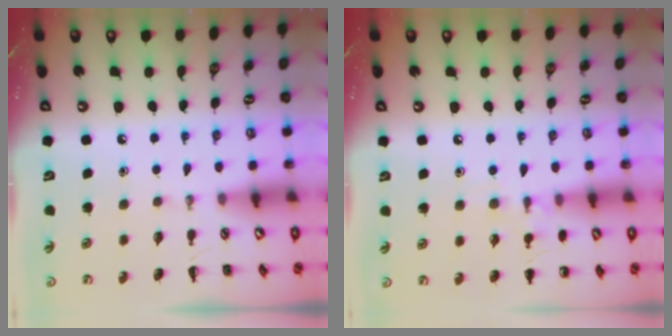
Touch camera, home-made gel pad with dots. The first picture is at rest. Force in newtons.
{"total": 7.3, "press": 6.9, "slide": 2.3}